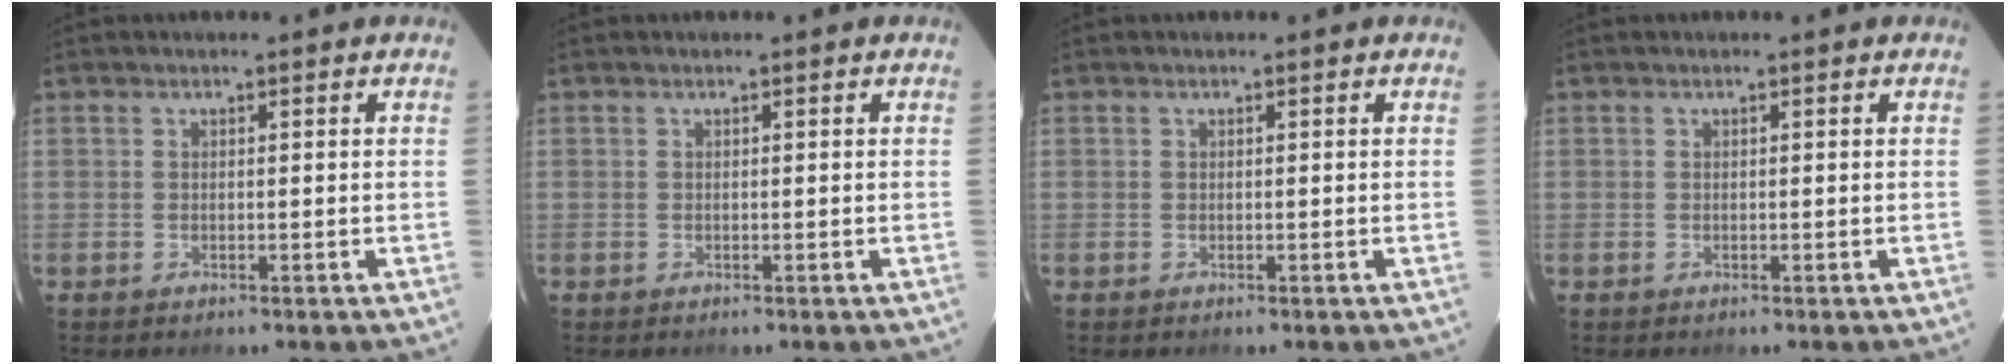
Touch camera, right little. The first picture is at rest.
{"total": 0.0}
{"total": 0.0}
{"total": 0.0}